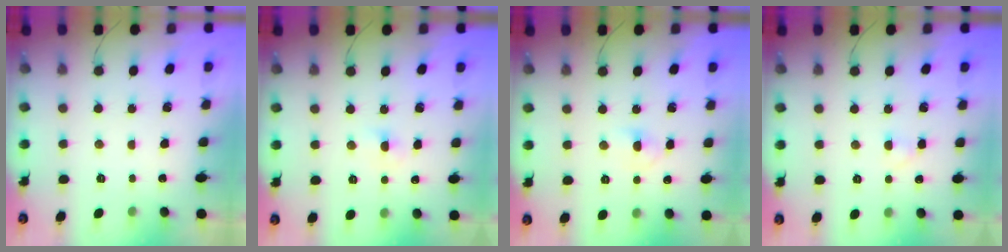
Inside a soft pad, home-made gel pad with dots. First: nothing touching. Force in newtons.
{"total": 2.3, "press": 2.1, "slide": 0.9}
{"total": 3.2, "press": 3.0, "slide": 1.1}
{"total": 1.6, "press": 1.4, "slide": 0.7}